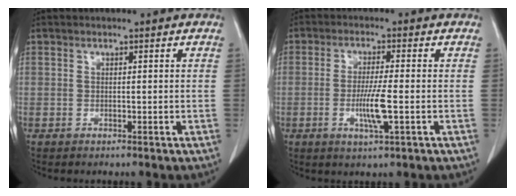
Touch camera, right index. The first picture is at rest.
{"total": 5.7, "force": [-1.3, 0.0, 5.5], "torque": [-0.106, -0.012, -0.024]}